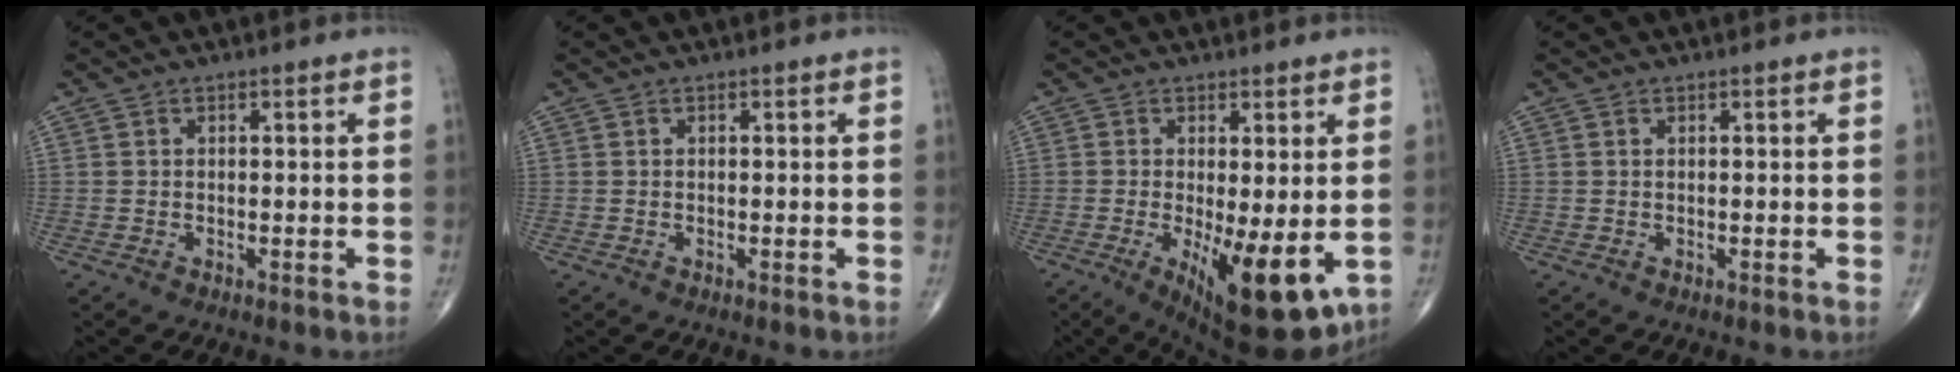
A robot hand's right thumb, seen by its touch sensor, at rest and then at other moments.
{"total": 0.0}
{"total": 12.6, "force": [-2.8, 4.3, 11.5], "torque": [-0.167, -0.027, -0.027]}
{"total": 0.0}